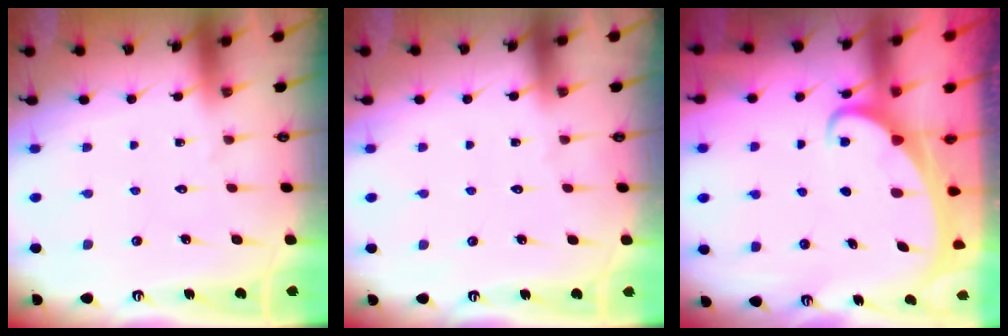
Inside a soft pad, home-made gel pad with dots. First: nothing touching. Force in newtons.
{"total": 0.0}
{"total": 2.1, "press": 2.1, "slide": 0.2}